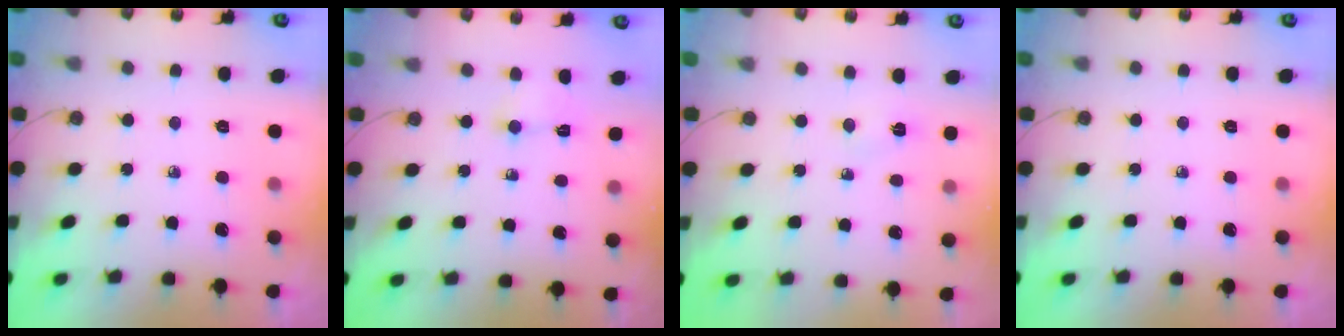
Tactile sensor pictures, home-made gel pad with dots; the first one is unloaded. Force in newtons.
{"total": 1.9, "press": 1.7, "slide": 0.7}
{"total": 2.9, "press": 1.4, "slide": 2.6}
{"total": 0.0}